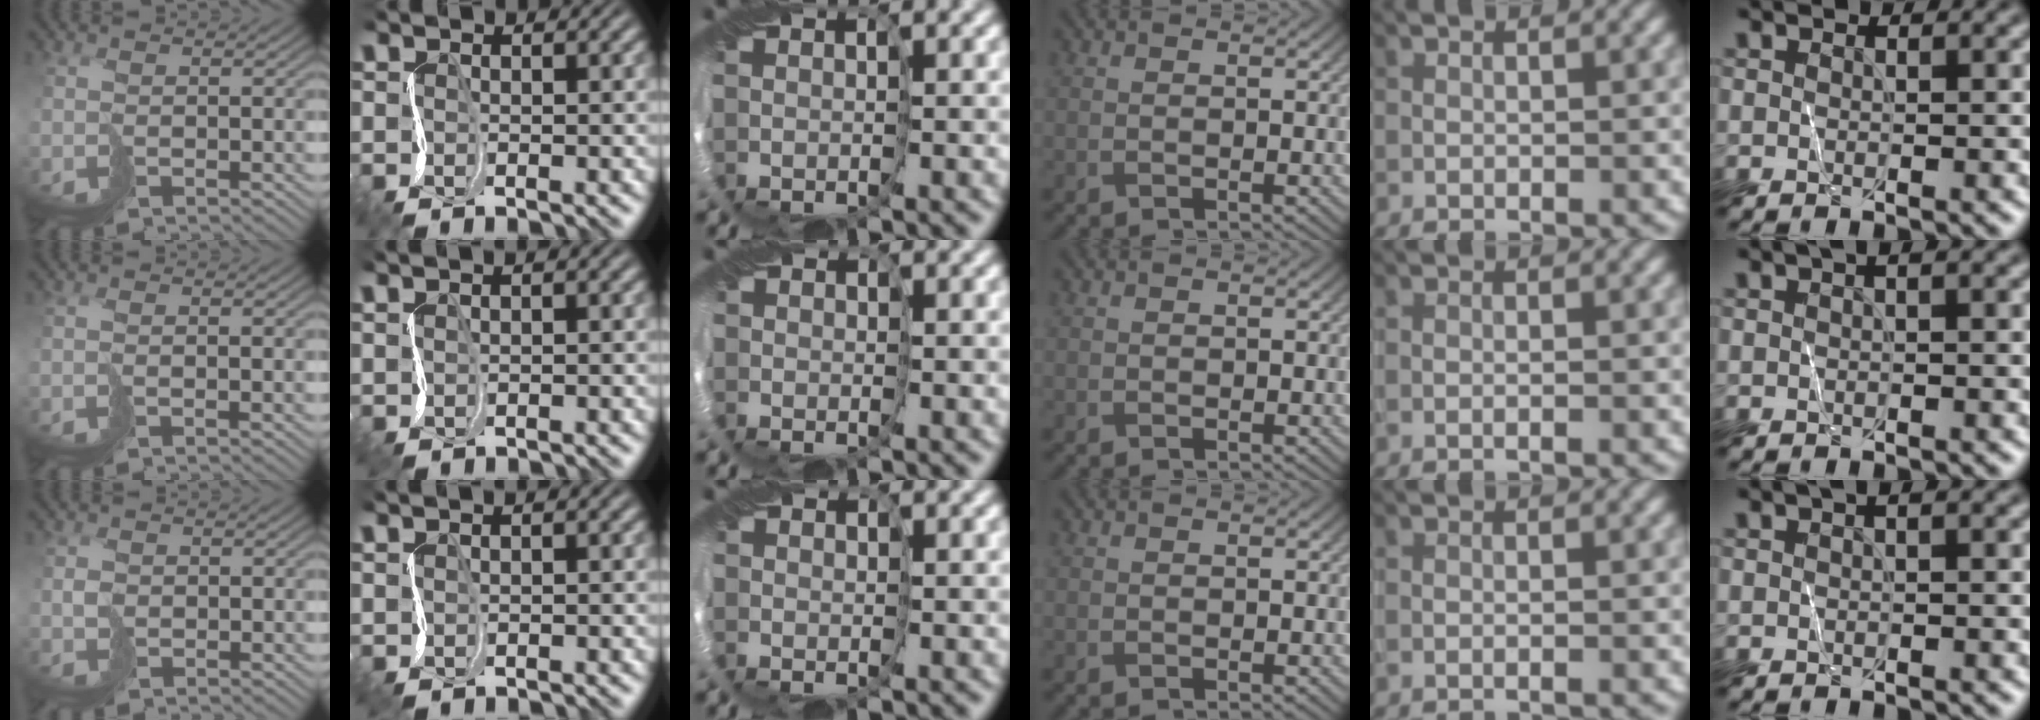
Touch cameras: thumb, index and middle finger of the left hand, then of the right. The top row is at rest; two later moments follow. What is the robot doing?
{"motion": "cut", "object": "bubble wrap"}